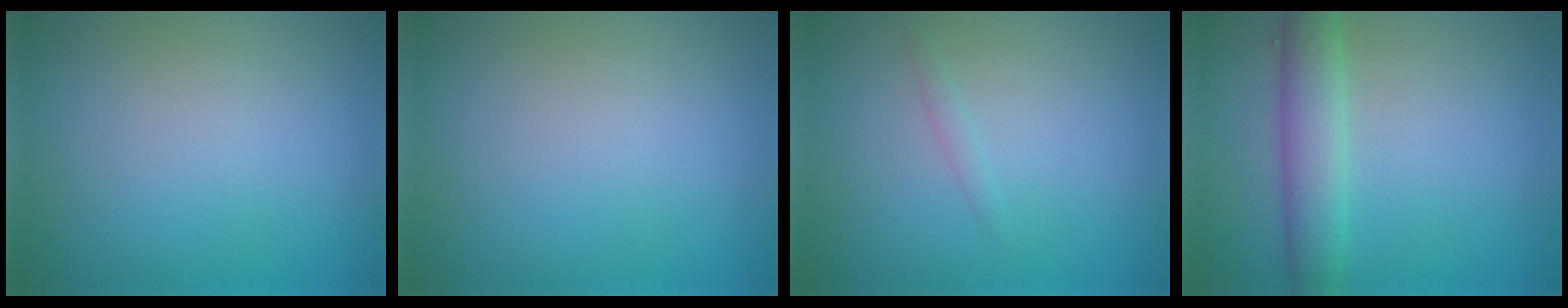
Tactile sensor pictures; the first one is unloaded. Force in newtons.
{"total": 0.0}
{"total": 0.7, "press": 0.7, "slide": 0.0}
{"total": 3.8, "press": 3.8, "slide": 0.1}